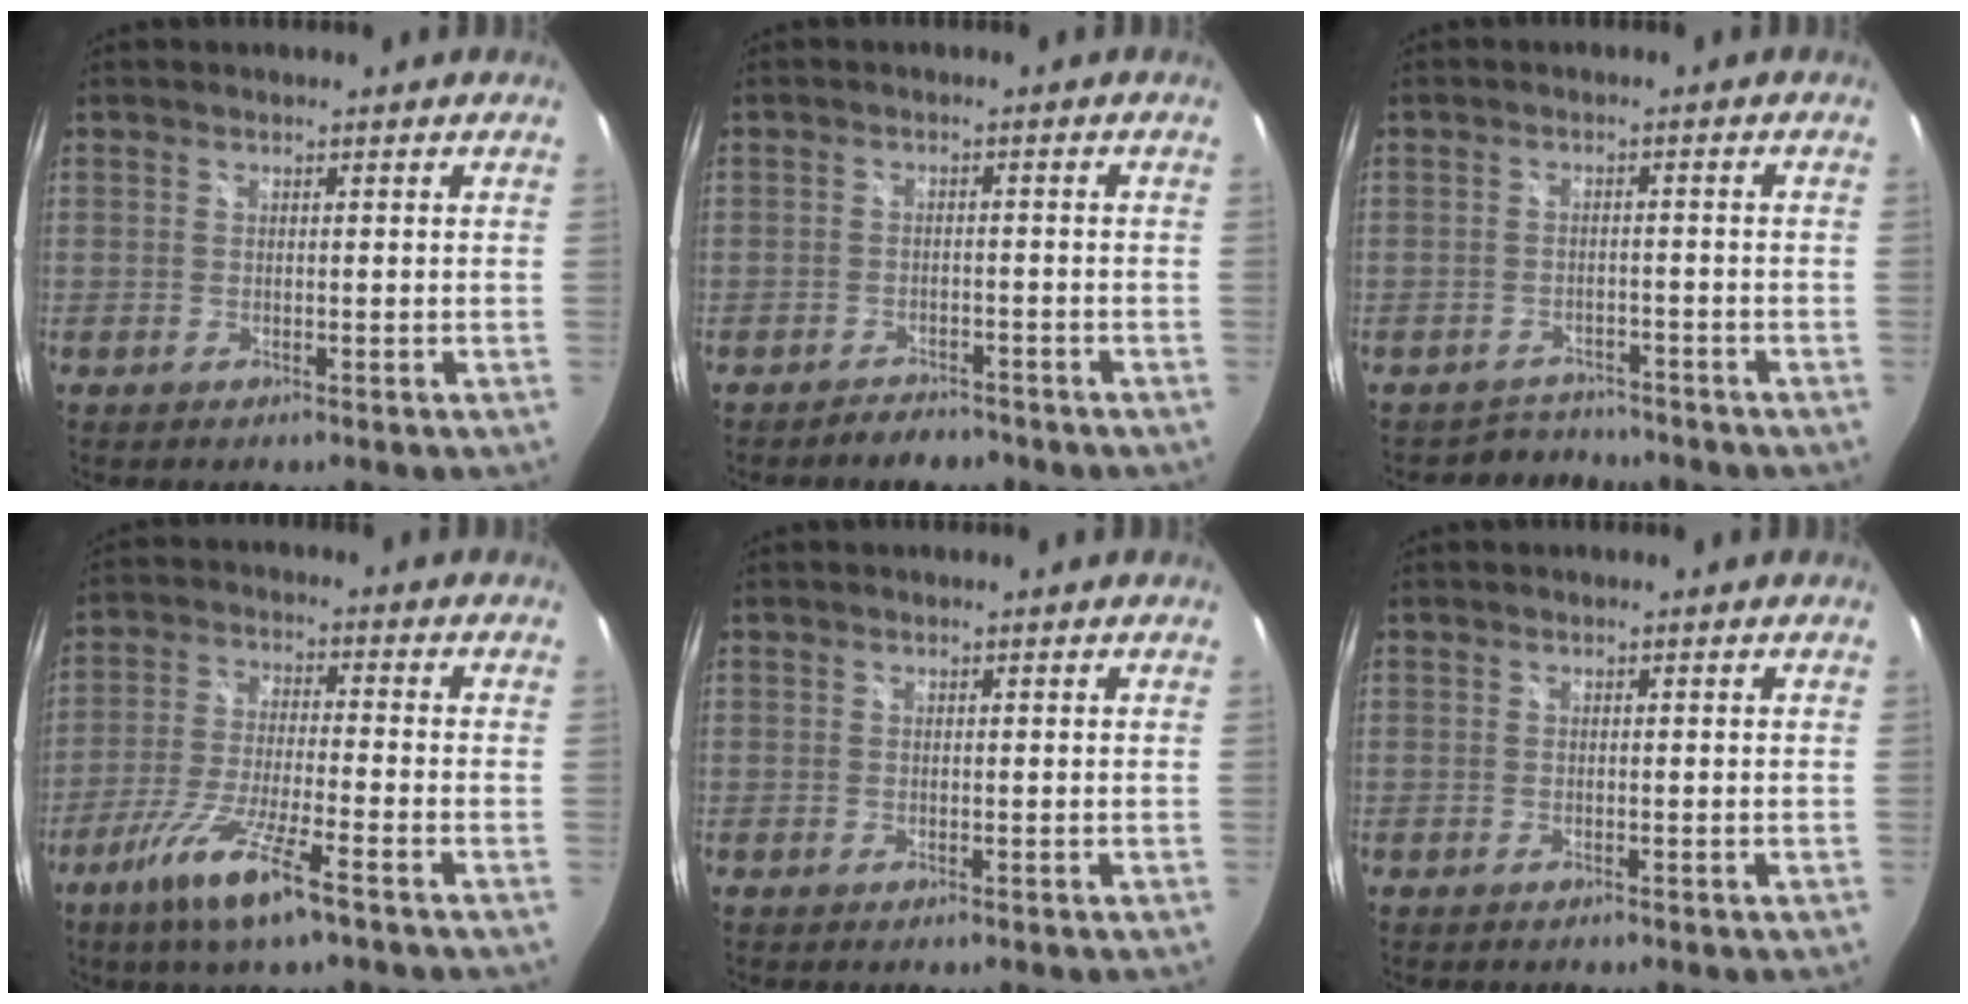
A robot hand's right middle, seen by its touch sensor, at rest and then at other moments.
{"total": 4.0, "force": [-3.5, 1.7, 0.8], "torque": [-0.024, 0.003, -0.051]}
{"total": 4.4, "force": [-4.0, 1.7, -0.6], "torque": [0.000, 0.008, -0.064]}
{"total": 11.2, "force": [-7.0, 0.8, 8.7], "torque": [-0.186, -0.019, -0.131]}
{"total": 0.0}
{"total": 0.0}